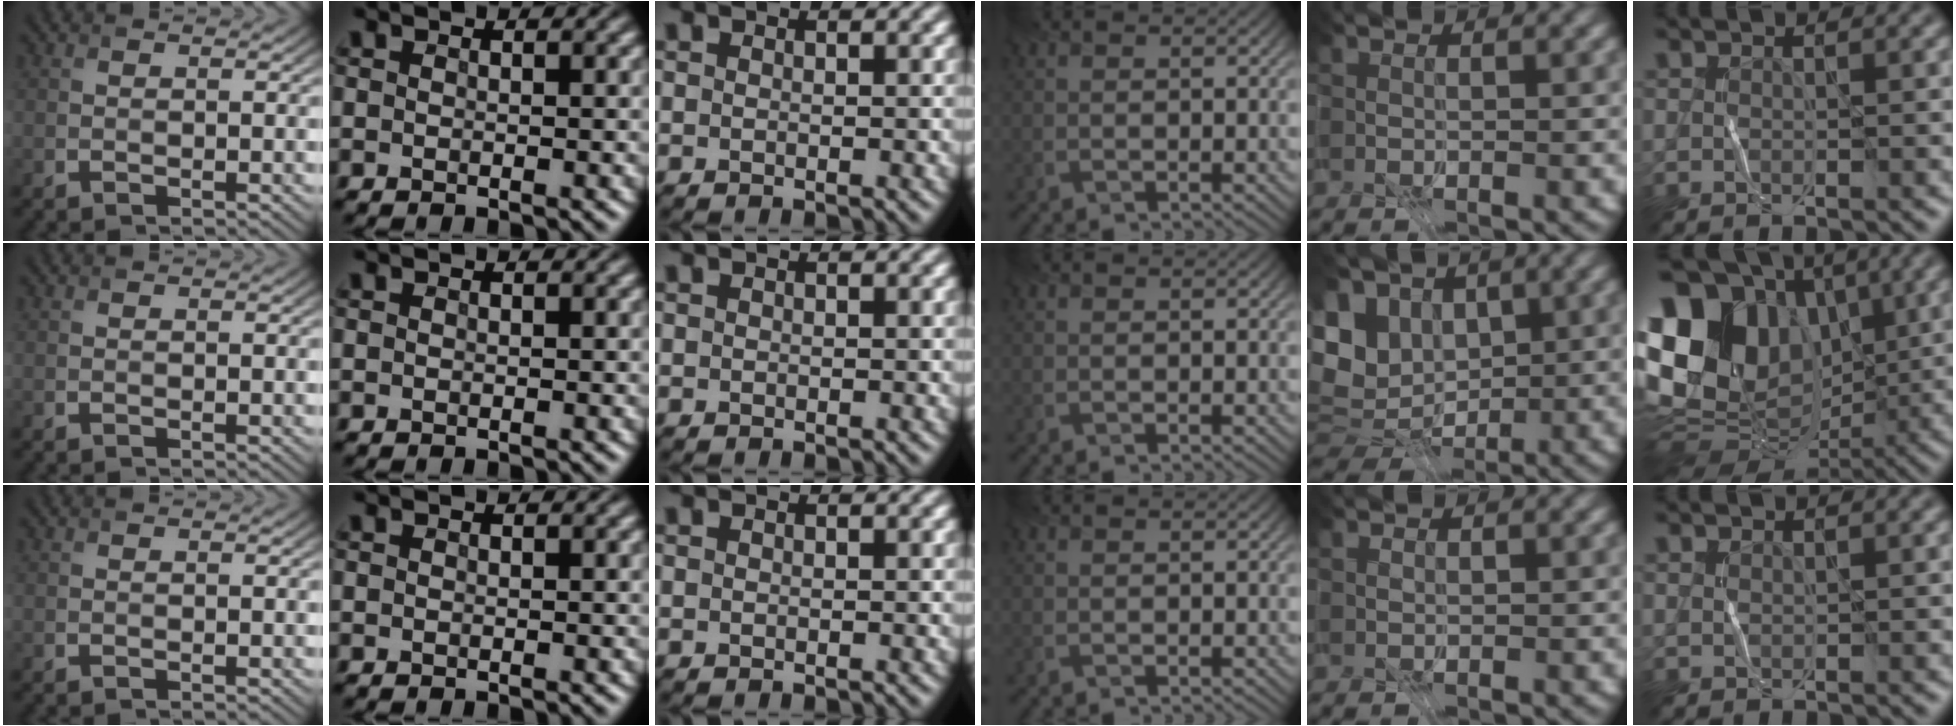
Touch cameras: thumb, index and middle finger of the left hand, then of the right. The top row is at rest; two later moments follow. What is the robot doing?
{"motion": "fold", "object": "file"}